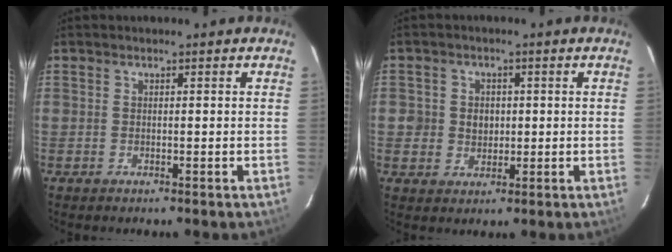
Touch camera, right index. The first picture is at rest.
{"total": 4.2, "force": [-0.1, 4.0, 1.4], "torque": [-0.029, 0.009, 0.001]}